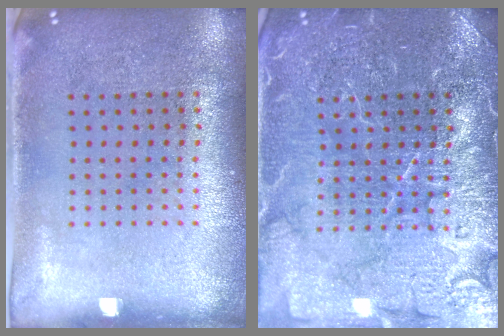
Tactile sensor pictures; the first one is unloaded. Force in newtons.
{"total": 7.1, "press": 7.0, "slide": 1.0}